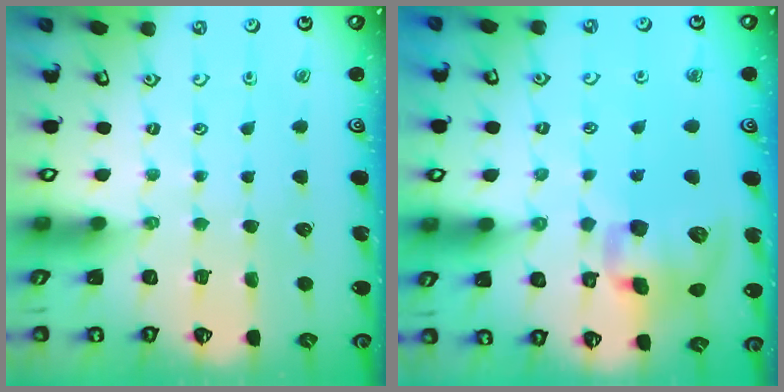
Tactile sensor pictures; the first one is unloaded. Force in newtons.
{"total": 13.6, "press": 13.4, "slide": 2.1}